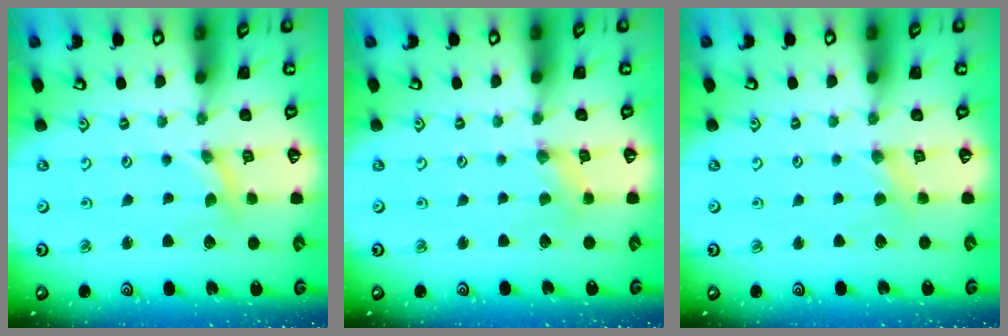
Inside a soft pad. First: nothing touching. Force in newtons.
{"total": 1.4, "press": 1.4, "slide": 0.2}
{"total": 2.2, "press": 2.2, "slide": 0.5}